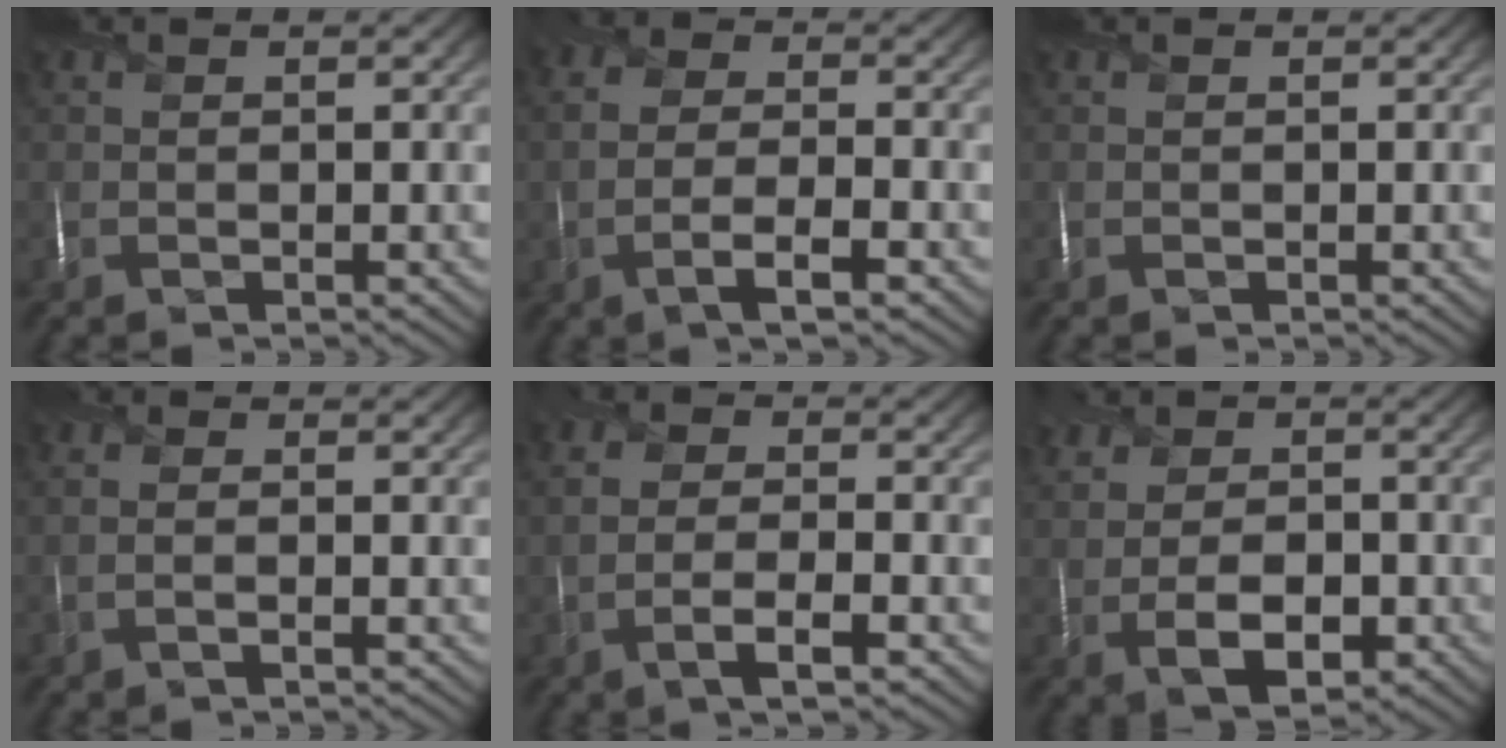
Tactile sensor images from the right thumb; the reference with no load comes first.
{"total": 5.3, "force": [-2.0, 2.1, 4.4], "torque": [-0.093, 0.000, -0.045]}
{"total": 0.0}
{"total": 1.8, "force": [-0.6, 0.5, 1.6], "torque": [-0.037, 0.000, -0.017]}
{"total": 4.8, "force": [-1.8, 2.0, 4.0], "torque": [-0.082, -0.002, -0.037]}
{"total": 7.3, "force": [-1.3, 5.0, 5.1], "torque": [-0.071, 0.001, -0.031]}